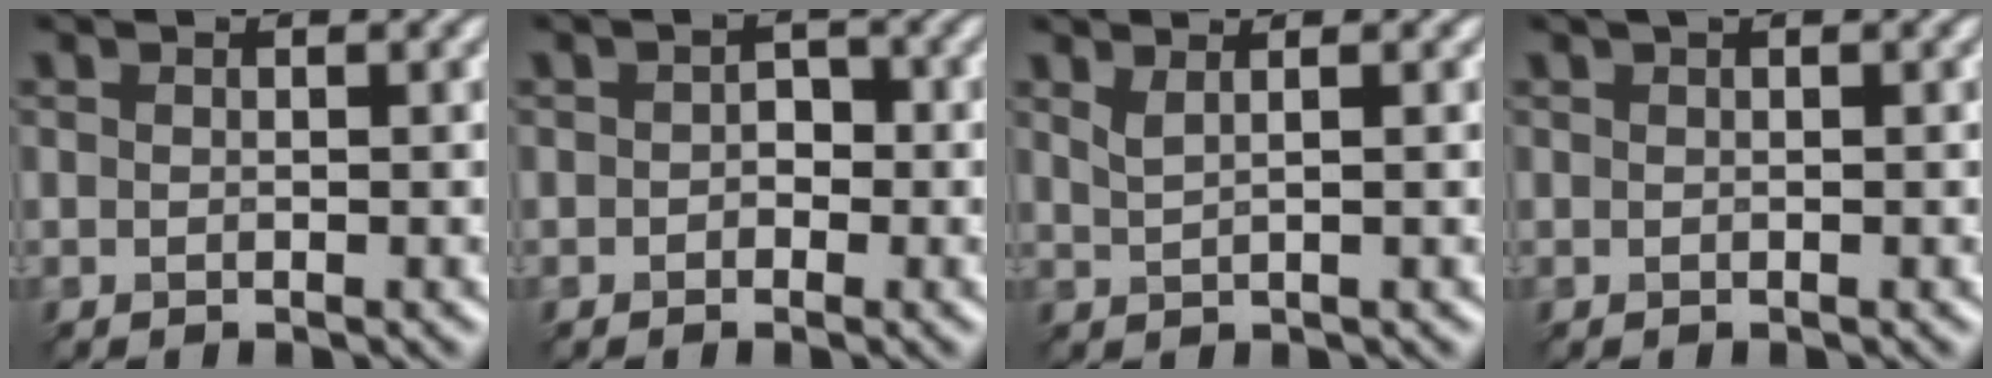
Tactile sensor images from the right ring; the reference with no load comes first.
{"total": 0.6, "force": [-0.5, 0.2, -0.1], "torque": [-0.014, 0.004, 0.000]}
{"total": 1.2, "force": [1.0, 0.2, 0.6], "torque": [-0.016, 0.005, 0.008]}
{"total": 0.7, "force": [0.4, 0.2, 0.5], "torque": [-0.011, -0.002, 0.001]}